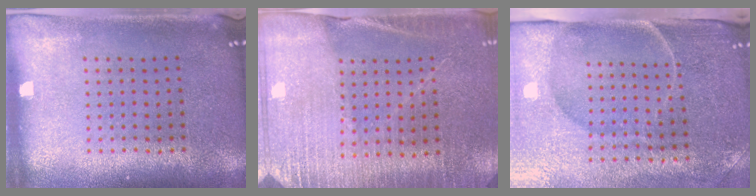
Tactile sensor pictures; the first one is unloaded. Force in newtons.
{"total": 3.1, "press": 3.1, "slide": 0.4}
{"total": 4.7, "press": 4.0, "slide": 2.5}